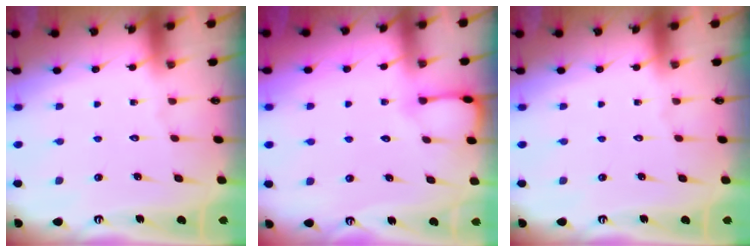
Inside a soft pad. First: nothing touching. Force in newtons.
{"total": 4.9, "press": 4.9, "slide": 0.5}
{"total": 0.0}